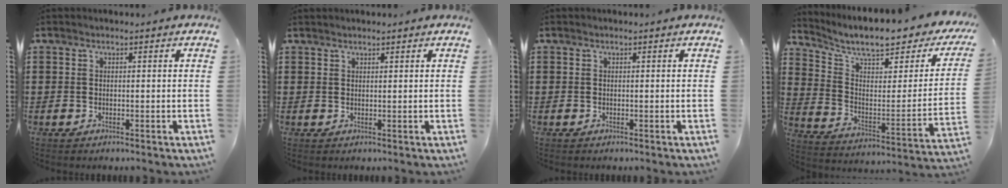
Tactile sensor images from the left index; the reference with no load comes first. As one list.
[{"total": 0.9, "force": [0.9, 0.1, 0.0], "torque": [-0.002, -0.001, 0.019]}, {"total": 0.0}, {"total": 8.0, "force": [6.7, 1.2, 4.1], "torque": [-0.103, -0.050, 0.110]}]